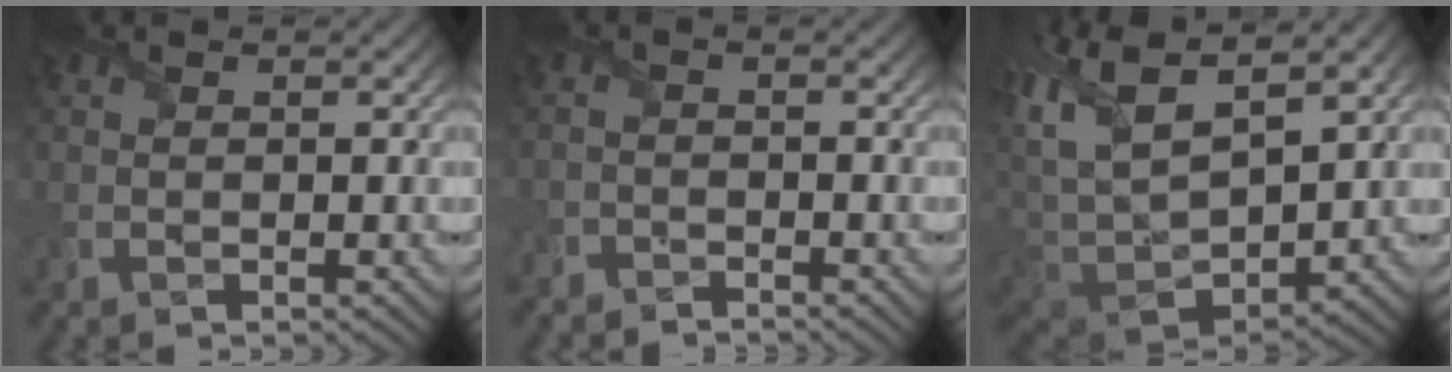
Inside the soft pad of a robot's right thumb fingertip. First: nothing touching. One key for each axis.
{"total": 2.3, "fx": -2.3, "fy": 0.1, "fz": -0.4, "tx": 0.011, "ty": -0.004, "tz": -0.054}
{"total": 14.6, "fx": 4.0, "fy": 6.2, "fz": 12.6, "tx": -0.275, "ty": -0.007, "tz": 0.094}